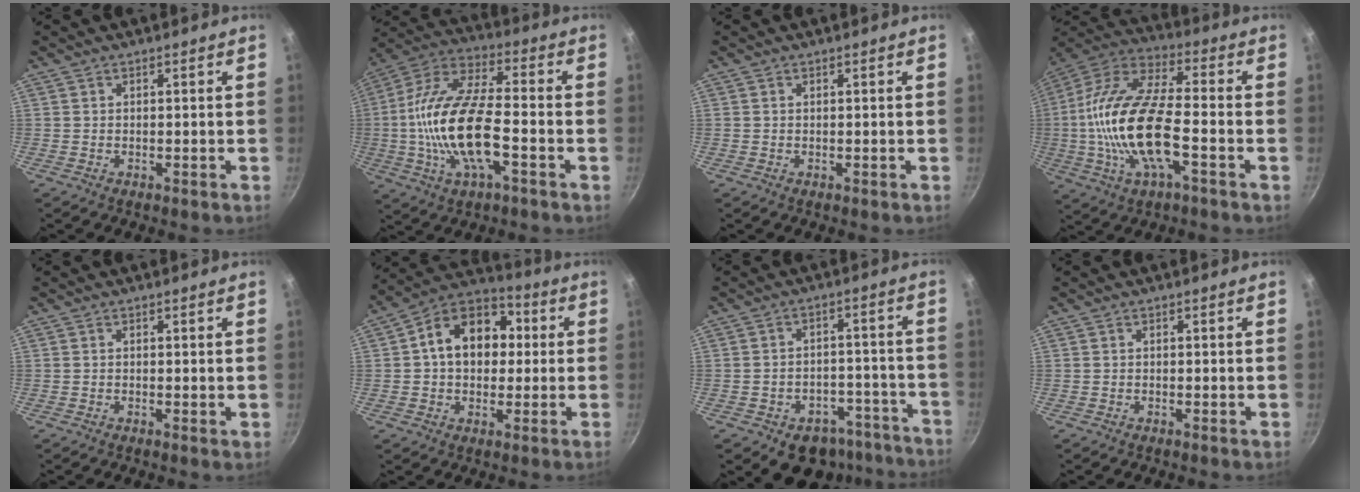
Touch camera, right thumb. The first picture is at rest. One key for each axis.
{"total": 19.2, "fx": -3.7, "fy": 7.6, "fz": 17.2, "tx": -0.330, "ty": 0.032, "tz": -0.085}
{"total": 0.0}
{"total": 20.6, "fx": -3.8, "fy": 8.1, "fz": 18.5, "tx": -0.364, "ty": 0.032, "tz": -0.087}
{"total": 0.6, "fx": 0.2, "fy": 0.2, "fz": 0.5, "tx": -0.008, "ty": -0.001, "tz": 0.001}
{"total": 15.0, "fx": 1.9, "fy": 11.1, "fz": 9.9, "tx": -0.117, "ty": 0.029, "tz": 0.010}
{"total": 13.5, "fx": -9.5, "fy": 8.5, "fz": 4.4, "tx": -0.005, "ty": 0.069, "tz": -0.103}
{"total": 0.0}